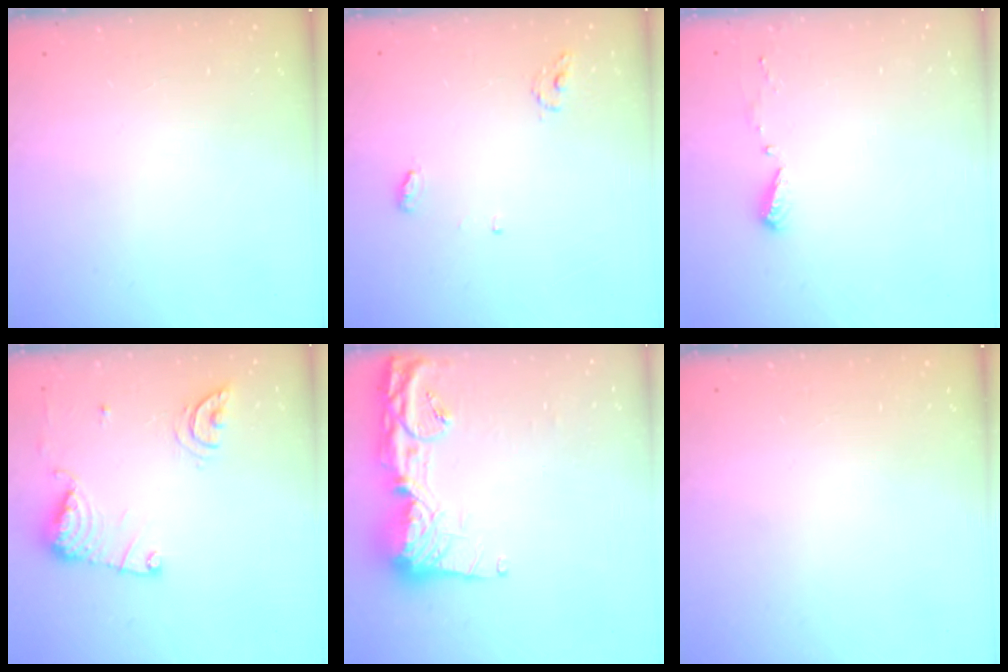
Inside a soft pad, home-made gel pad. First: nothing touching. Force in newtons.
{"total": 5.1, "press": 5.1, "slide": 0.4}
{"total": 4.0, "press": 4.0, "slide": 0.4}
{"total": 12.2, "press": 12.2, "slide": 1.2}
{"total": 16.7, "press": 16.6, "slide": 1.5}
{"total": 0.0}